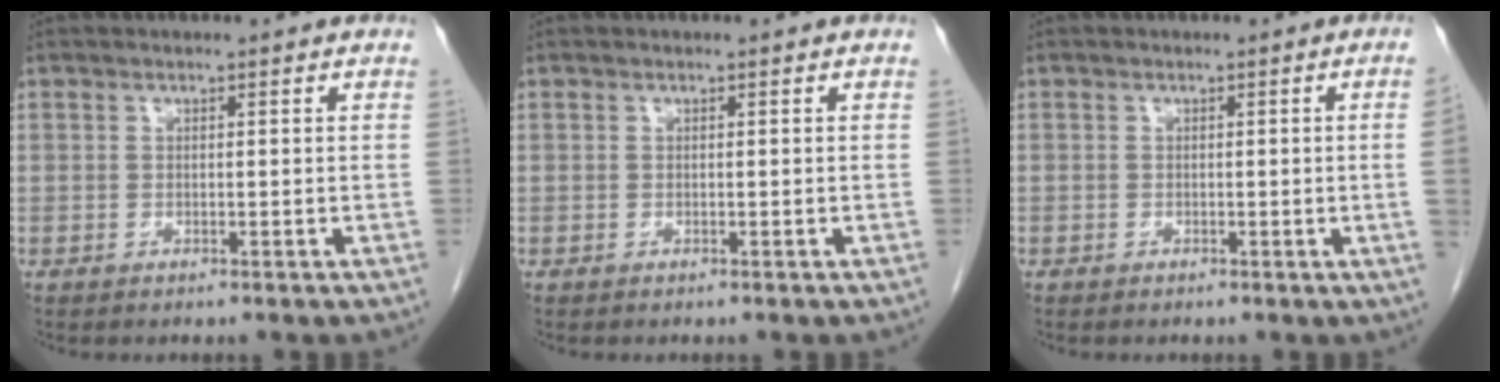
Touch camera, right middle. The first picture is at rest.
{"total": 0.0}
{"total": 2.0, "force": [-0.2, -0.8, 1.8], "torque": [-0.018, 0.000, -0.002]}